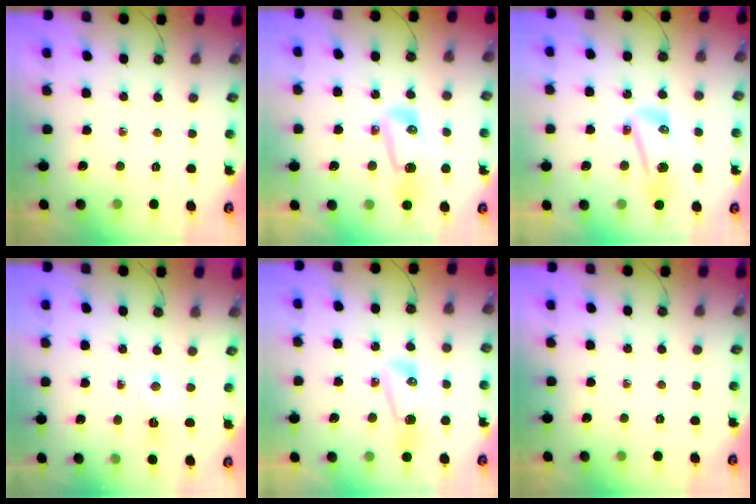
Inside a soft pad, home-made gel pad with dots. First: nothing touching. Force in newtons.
{"total": 14.7, "press": 12.1, "slide": 8.3}
{"total": 8.7, "press": 8.6, "slide": 1.1}
{"total": 2.9, "press": 2.8, "slide": 0.7}
{"total": 8.4, "press": 8.2, "slide": 1.8}
{"total": 0.0}